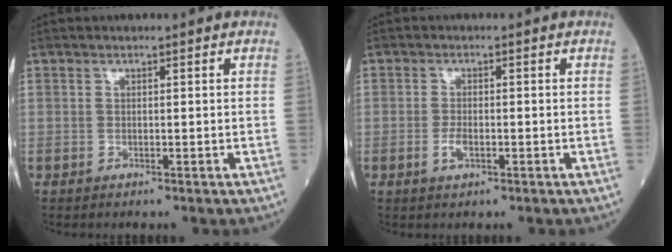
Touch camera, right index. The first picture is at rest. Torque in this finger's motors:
{"motor_torque": [0.48, -0.04, 0.19, 0.05]}